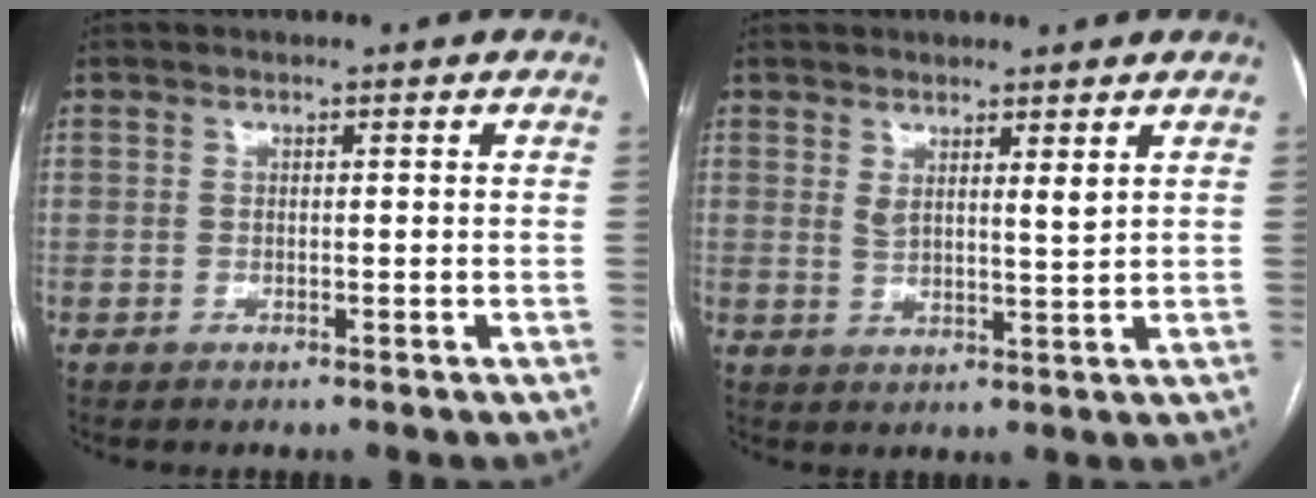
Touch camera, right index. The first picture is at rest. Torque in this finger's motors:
{"motor_torque": [-0.13, 0.15, 0.06, 0.00]}